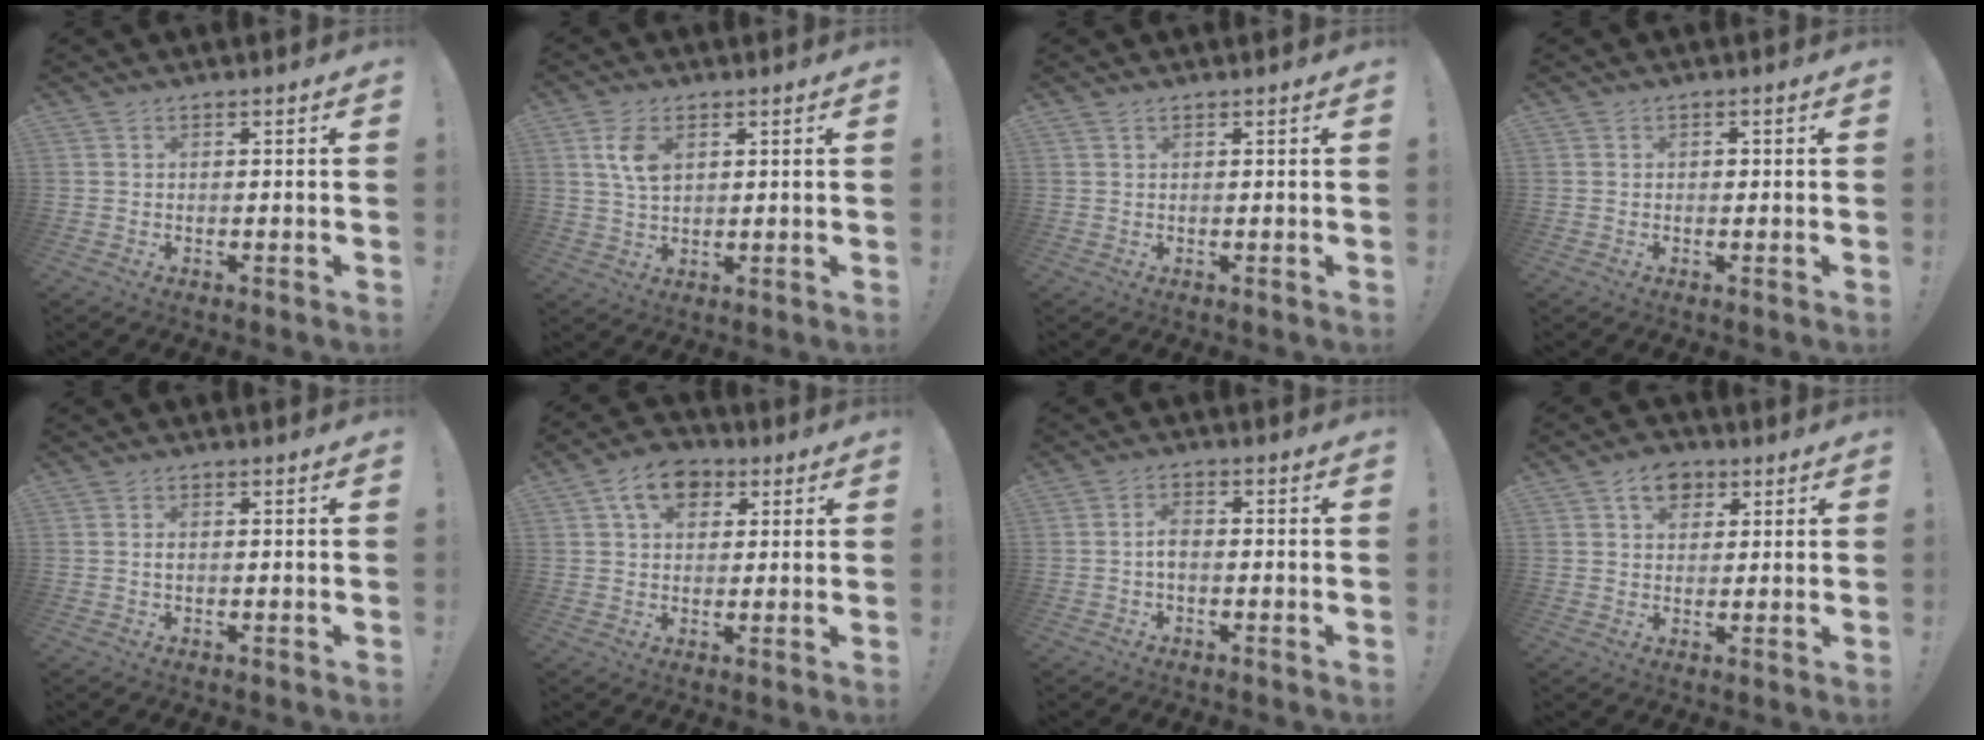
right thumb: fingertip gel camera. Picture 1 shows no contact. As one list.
[{"total": 7.3, "force": [2.7, 4.5, 5.1], "torque": [-0.088, -0.007, 0.048]}, {"total": 0.8, "force": [0.7, 0.3, 0.4], "torque": [-0.008, 0.000, 0.013]}, {"total": 0.8, "force": [-0.2, 0.7, 0.3], "torque": [-0.001, 0.001, -0.005]}, {"total": 0.9, "force": [-0.1, 0.5, 0.7], "torque": [-0.018, 0.003, -0.001]}, {"total": 9.7, "force": [4.2, 6.7, 5.6], "torque": [-0.087, 0.000, 0.078]}, {"total": 3.4, "force": [-0.7, 1.9, 2.8], "torque": [-0.052, 0.007, -0.011]}, {"total": 7.3, "force": [3.5, 5.3, 3.7], "torque": [-0.048, -0.003, 0.064]}]